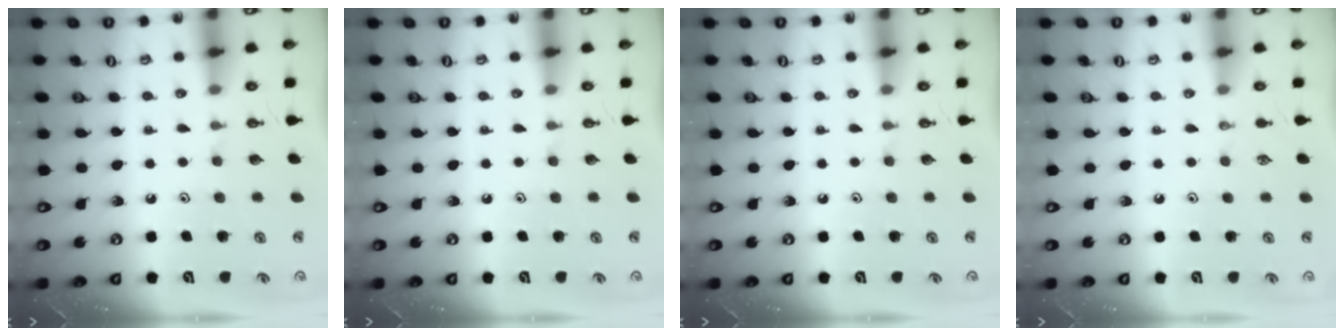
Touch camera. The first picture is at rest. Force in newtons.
{"total": 0.0}
{"total": 0.0}
{"total": 0.0}